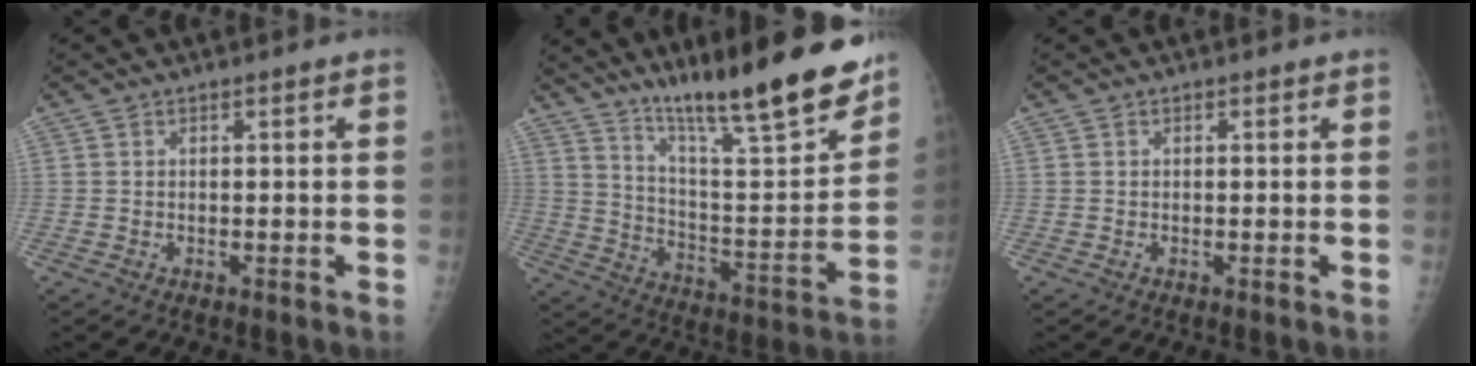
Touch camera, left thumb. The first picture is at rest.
{"total": 22.1, "force": [16.7, 2.8, 14.2], "torque": [-0.194, -0.091, 0.275]}
{"total": 0.0}